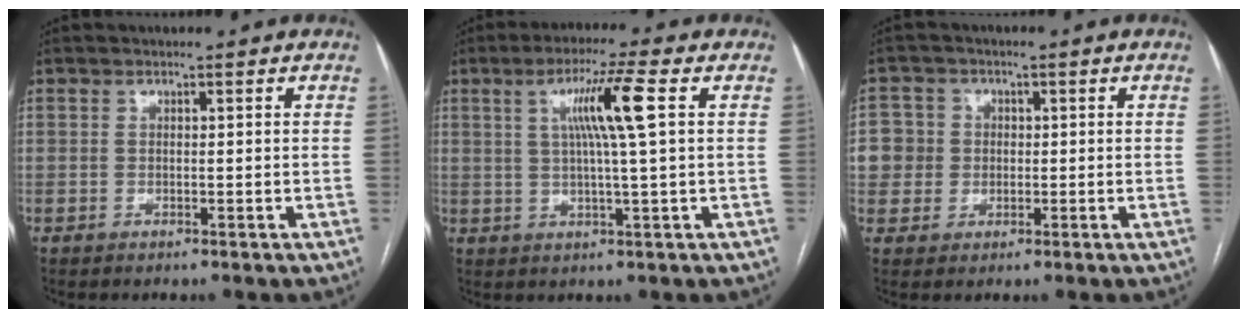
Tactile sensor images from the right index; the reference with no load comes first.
{"total": 8.1, "force": [2.1, -0.9, 7.8], "torque": [-0.141, 0.005, 0.039]}
{"total": 6.3, "force": [0.4, 6.3, 0.7], "torque": [-0.017, 0.023, 0.011]}